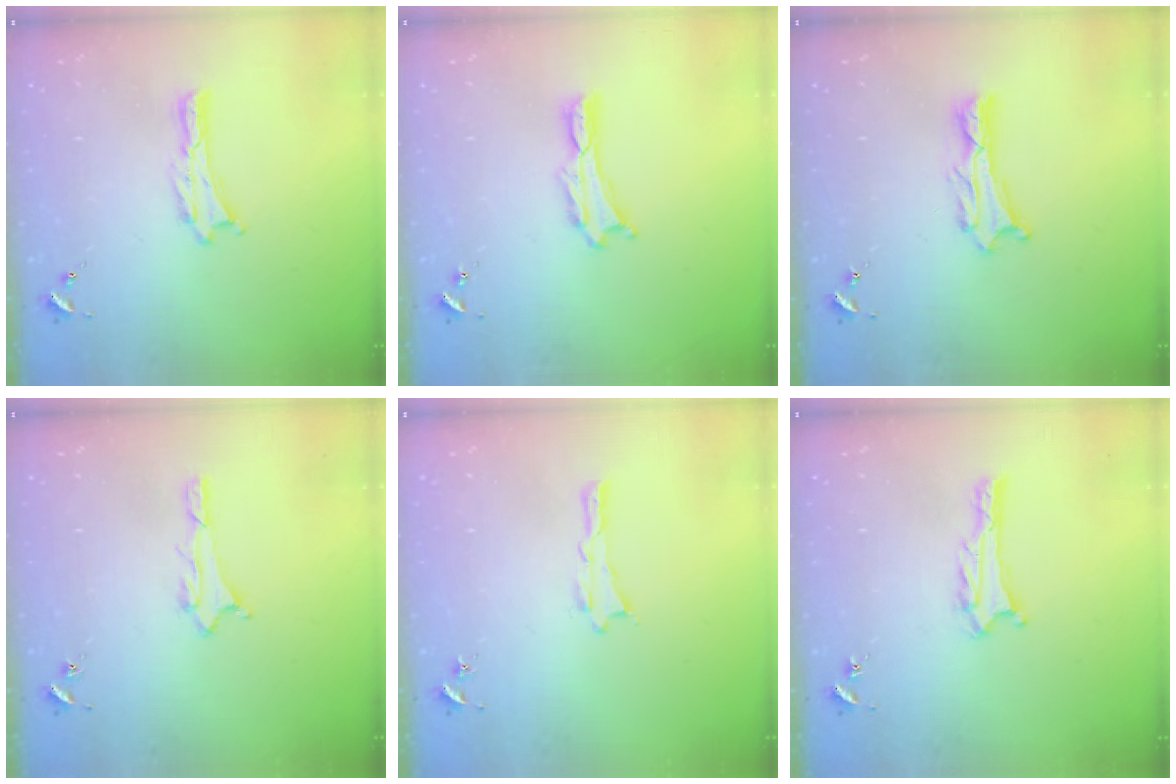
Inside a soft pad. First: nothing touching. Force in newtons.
{"total": 0.0}
{"total": 1.2, "press": 1.2, "slide": 0.2}
{"total": 1.5, "press": 1.5, "slide": 0.1}
{"total": 0.0}
{"total": 2.7, "press": 2.7, "slide": 0.2}